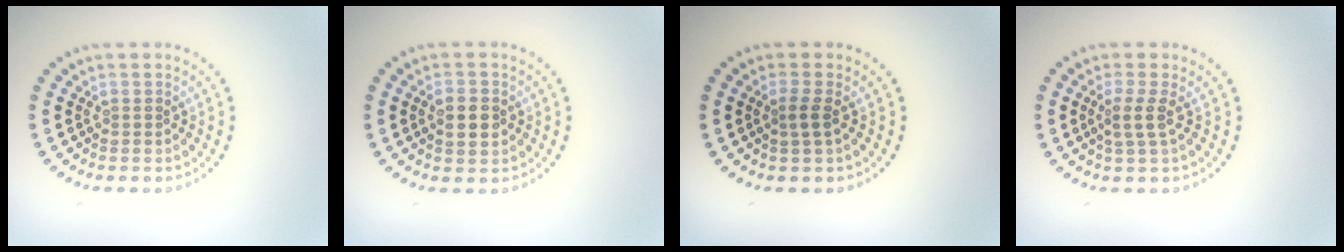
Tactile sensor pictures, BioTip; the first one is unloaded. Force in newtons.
{"total": 2.3, "press": 2.3, "slide": 0.2}
{"total": 1.4, "press": 1.1, "slide": 0.8}
{"total": 1.9, "press": 1.4, "slide": 1.2}